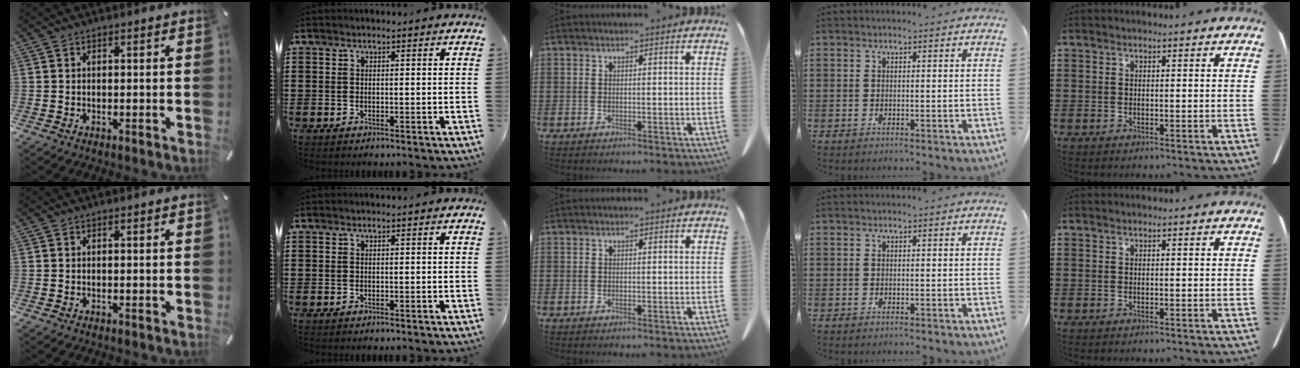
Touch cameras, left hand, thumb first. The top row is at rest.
{}